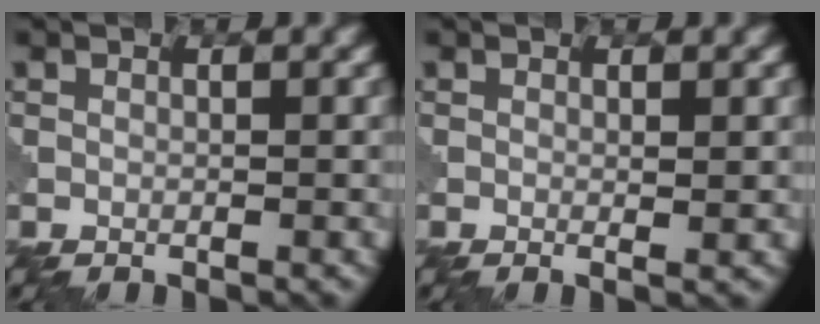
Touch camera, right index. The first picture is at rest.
{"total": 0.8, "force": [0.1, 0.1, 0.8], "torque": [-0.012, -0.003, -0.001]}